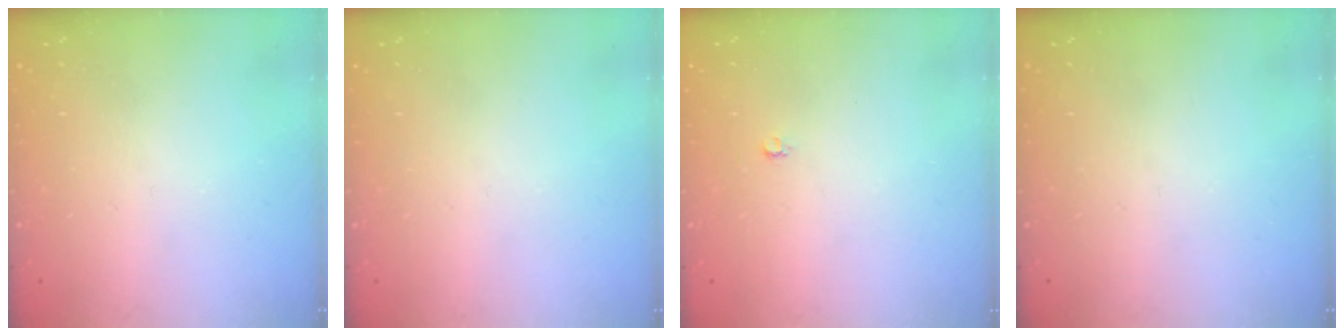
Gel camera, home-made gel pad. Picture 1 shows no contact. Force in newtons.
{"total": 0.0}
{"total": 2.2, "press": 2.2, "slide": 0.2}
{"total": 0.0}